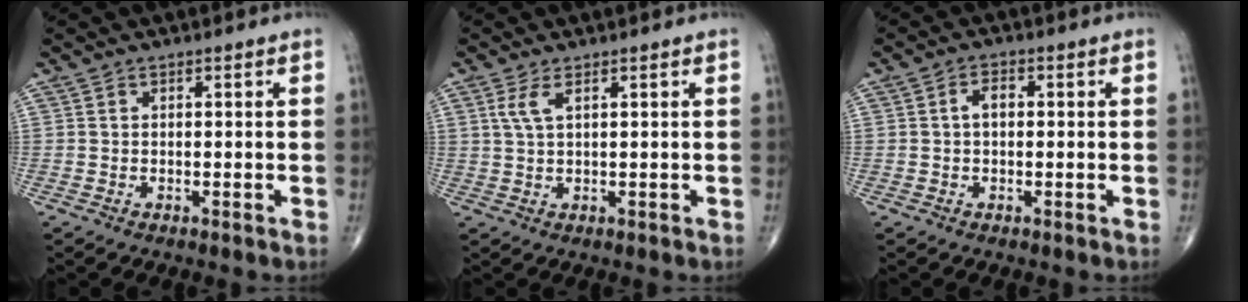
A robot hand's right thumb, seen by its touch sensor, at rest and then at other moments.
{"total": 2.6, "force": [1.2, 0.8, 2.2], "torque": [-0.056, 0.005, 0.031]}
{"total": 2.6, "force": [0.1, 1.6, 2.0], "torque": [-0.029, 0.011, -0.003]}